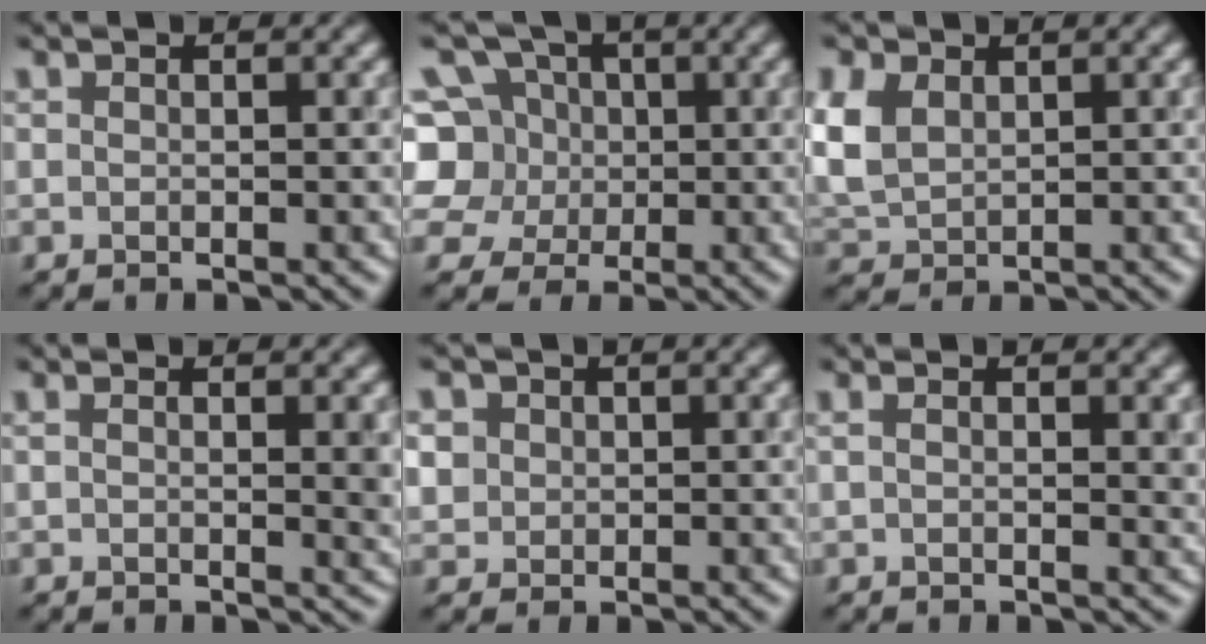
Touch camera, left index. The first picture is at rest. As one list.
[{"total": 8.7, "force": [2.1, 7.6, 3.7], "torque": [-0.081, 0.035, 0.007]}, {"total": 4.6, "force": [1.5, 3.2, 3.0], "torque": [-0.090, 0.010, 0.031]}, {"total": 2.8, "force": [0.5, 0.6, 2.7], "torque": [-0.034, -0.001, 0.007]}, {"total": 2.5, "force": [0.8, 2.3, 0.9], "torque": [-0.033, 0.011, 0.023]}, {"total": 2.2, "force": [0.6, 0.4, 2.1], "torque": [-0.027, 0.002, 0.009]}]